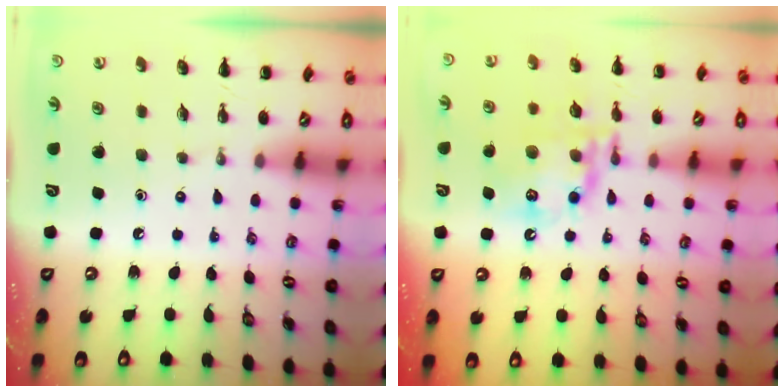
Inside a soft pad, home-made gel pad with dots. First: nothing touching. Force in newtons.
{"total": 15.0, "press": 14.8, "slide": 2.7}